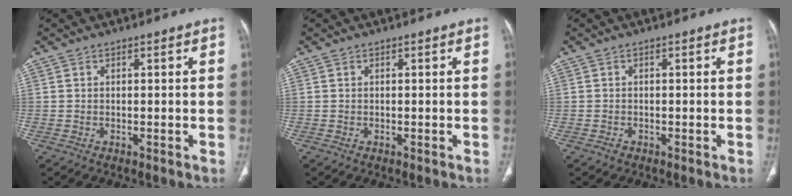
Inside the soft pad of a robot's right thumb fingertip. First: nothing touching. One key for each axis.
{"total": 0.0}
{"total": 0.8, "fx": -0.6, "fy": 0.5, "fz": 0.2, "tx": -0.002, "ty": 0.000, "tz": -0.013}